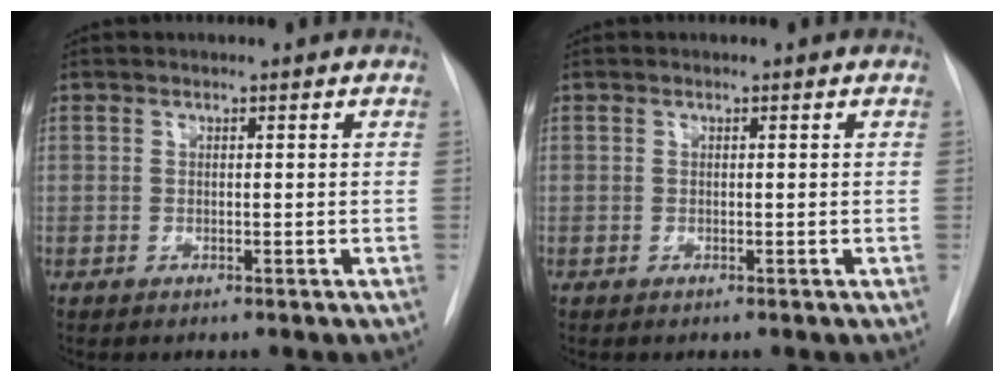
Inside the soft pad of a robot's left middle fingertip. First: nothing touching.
{"total": 0.0}